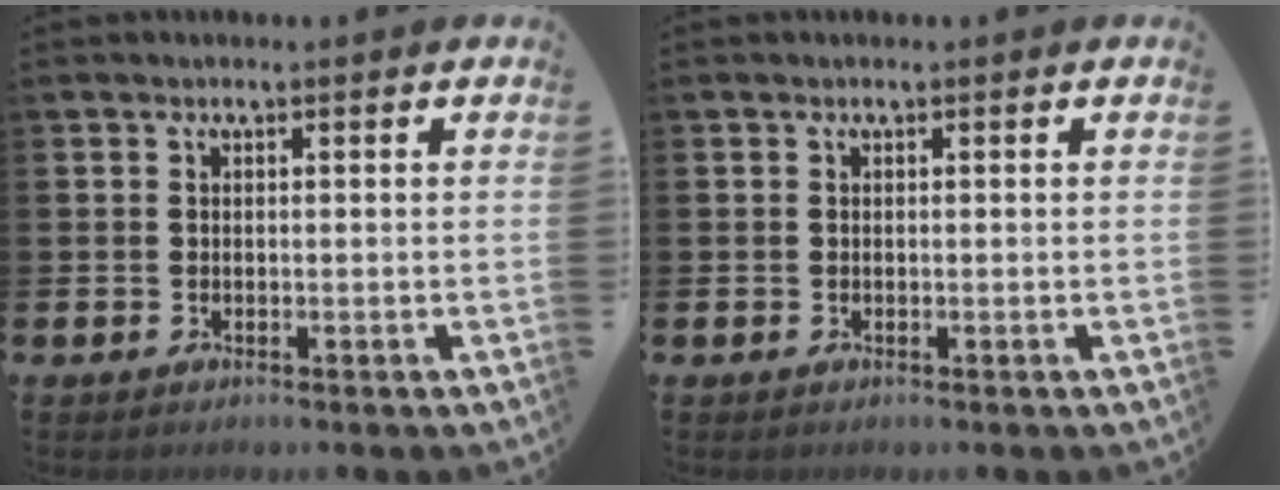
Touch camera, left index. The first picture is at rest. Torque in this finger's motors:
{"motor_torque": [-0.30, -0.10, 0.00, -0.01]}